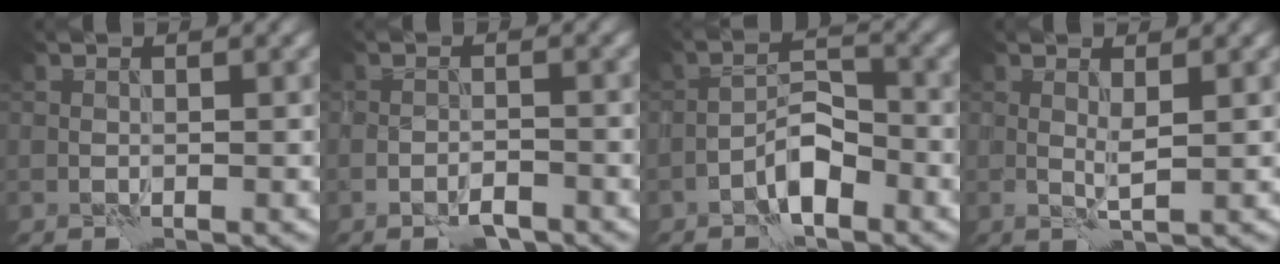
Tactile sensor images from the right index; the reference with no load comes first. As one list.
[{"total": 2.5, "force": [-1.8, 0.8, 1.5], "torque": [-0.024, 0.003, -0.036]}, {"total": 3.6, "force": [-2.3, 1.4, 2.4], "torque": [-0.035, 0.014, -0.047]}, {"total": 1.4, "force": [0.4, 0.1, 1.4], "torque": [-0.028, -0.002, 0.006]}]